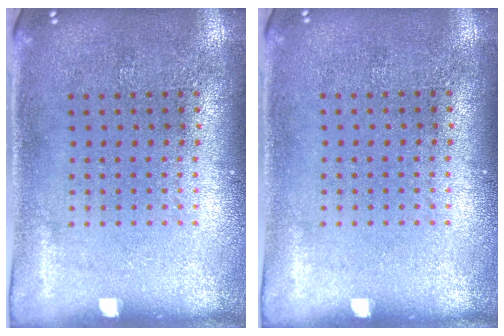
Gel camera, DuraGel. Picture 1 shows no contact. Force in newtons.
{"total": 0.0}